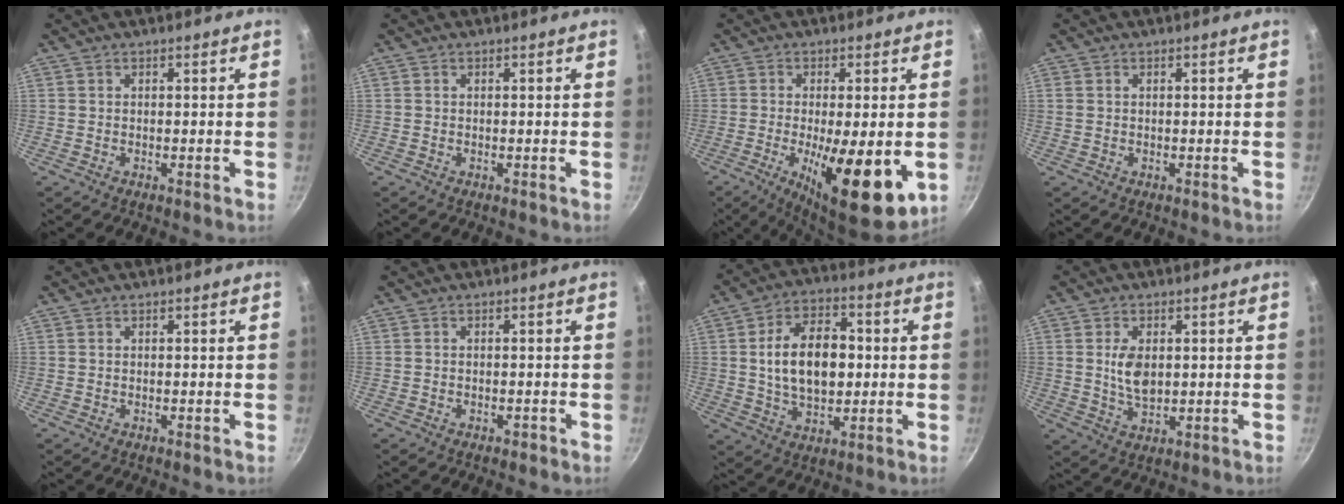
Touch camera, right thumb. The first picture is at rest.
{"total": 0.0}
{"total": 16.3, "force": [-4.2, 5.1, 14.9], "torque": [-0.210, -0.025, -0.045]}
{"total": 0.9, "force": [0.1, 0.6, 0.6], "torque": [-0.018, 0.006, 0.008]}
{"total": 0.0}
{"total": 0.7, "force": [-0.5, 0.4, 0.3], "torque": [-0.006, 0.003, -0.009]}
{"total": 14.6, "force": [1.0, 8.9, 11.6], "torque": [-0.172, 0.012, 0.016]}
{"total": 6.1, "force": [0.8, 3.6, 4.9], "torque": [-0.083, -0.011, 0.022]}